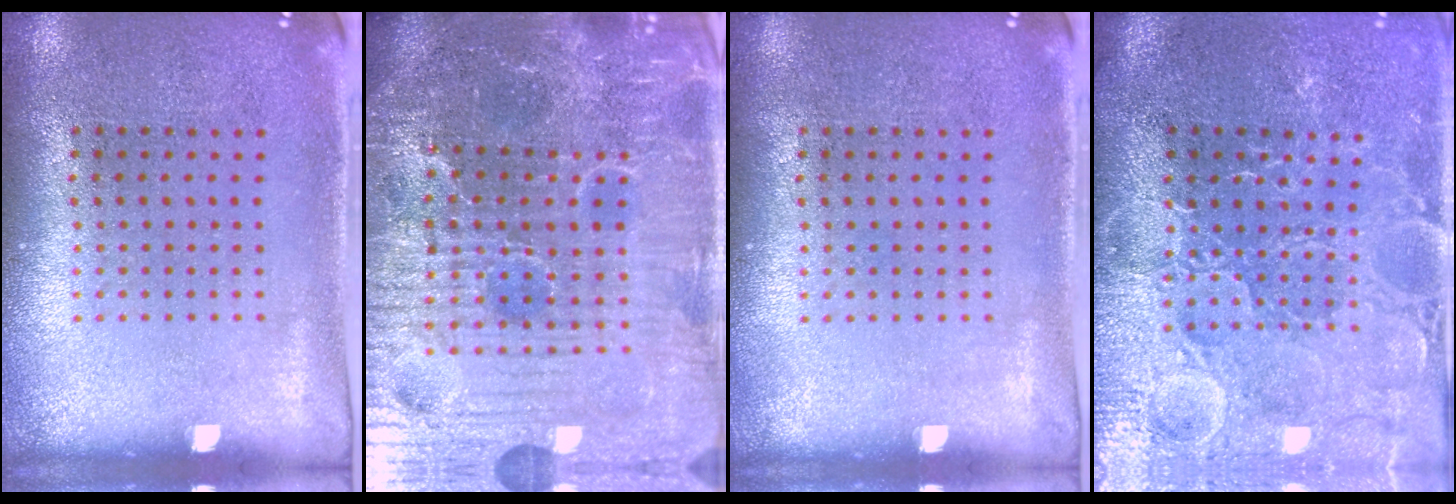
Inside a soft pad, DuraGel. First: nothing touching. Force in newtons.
{"total": 6.6, "press": 6.1, "slide": 2.7}
{"total": 0.0}
{"total": 3.7, "press": 3.6, "slide": 0.8}